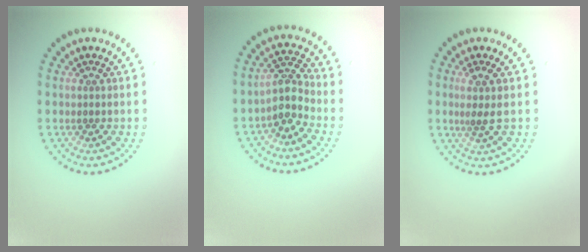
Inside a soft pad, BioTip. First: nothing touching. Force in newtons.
{"total": 2.9, "press": 2.3, "slide": 1.7}
{"total": 1.9, "press": 1.5, "slide": 1.2}